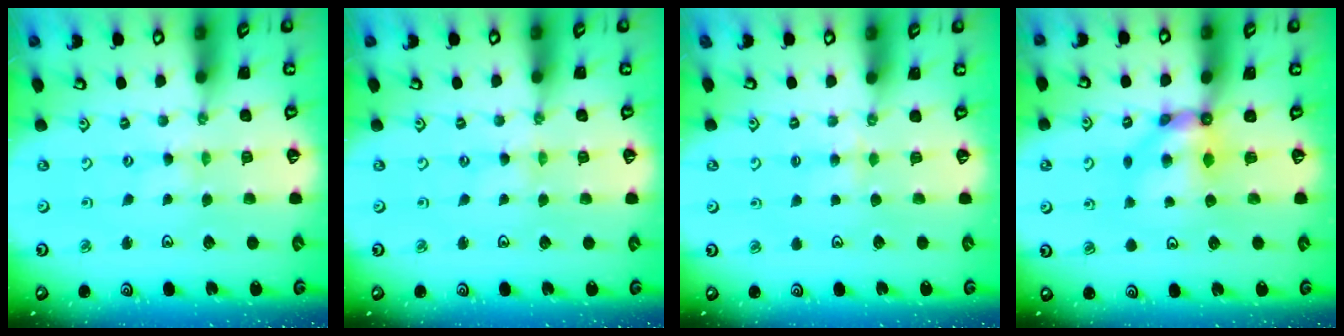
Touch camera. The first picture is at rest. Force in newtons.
{"total": 0.0}
{"total": 4.6, "press": 4.6, "slide": 0.4}
{"total": 7.6, "press": 7.6, "slide": 0.4}